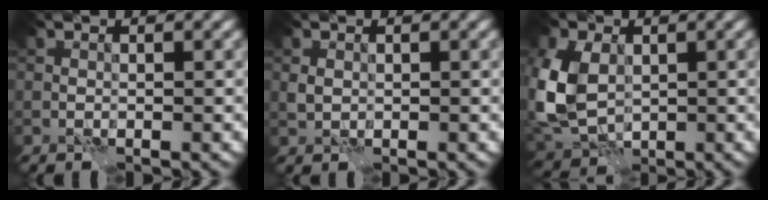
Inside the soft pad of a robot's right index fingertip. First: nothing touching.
{"total": 0.9, "force": [0.1, 0.8, 0.5], "torque": [-0.012, 0.001, 0.003]}
{"total": 8.4, "force": [0.6, 6.1, 5.8], "torque": [-0.154, -0.001, 0.005]}